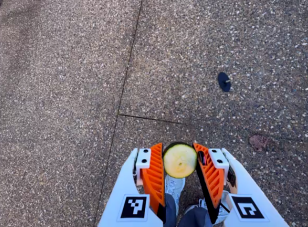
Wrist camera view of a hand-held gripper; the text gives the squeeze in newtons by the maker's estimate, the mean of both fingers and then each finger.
{"total": 10.5, "left": 10.3, "right": 10.6}